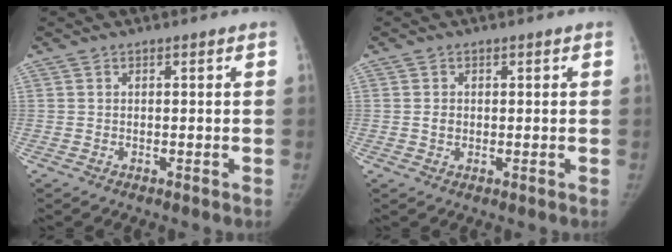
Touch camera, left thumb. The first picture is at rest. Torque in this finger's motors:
{"motor_torque": [0.17, 0.08, 0.31, -0.33, 0.04]}